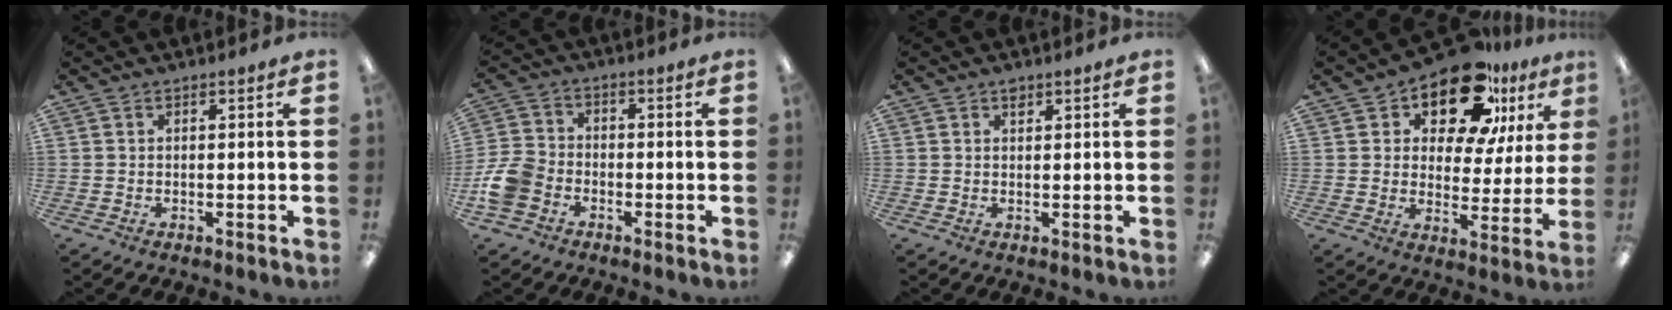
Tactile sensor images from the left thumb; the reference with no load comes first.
{"total": 8.7, "force": [-3.7, 6.5, 4.3], "torque": [-0.094, 0.032, -0.069]}
{"total": 1.5, "force": [1.0, 0.8, 0.7], "torque": [-0.007, -0.002, 0.017]}
{"total": 16.6, "force": [12.0, 7.5, 8.6], "torque": [-0.143, -0.070, 0.209]}